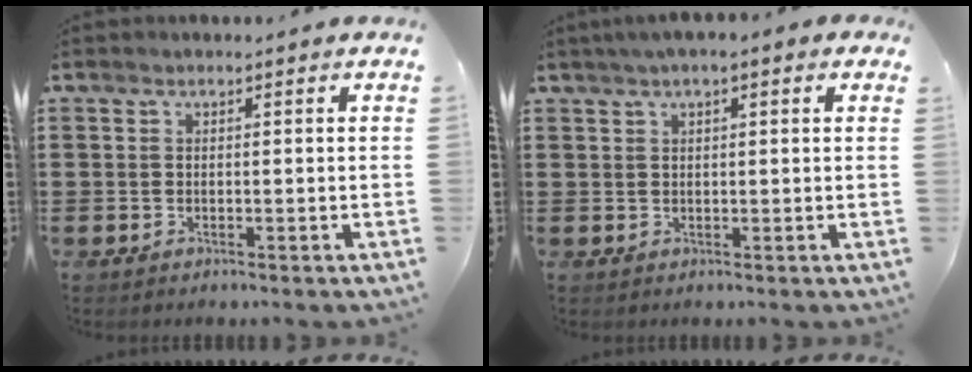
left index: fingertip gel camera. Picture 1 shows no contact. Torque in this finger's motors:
{"motor_torque": [2.14, 0.00, 1.05, 0.21]}